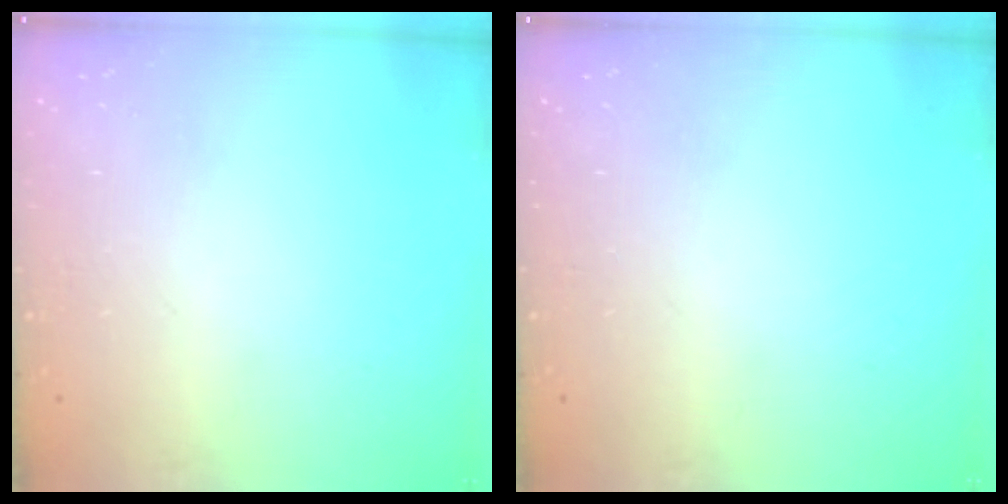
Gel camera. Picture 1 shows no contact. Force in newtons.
{"total": 0.0}